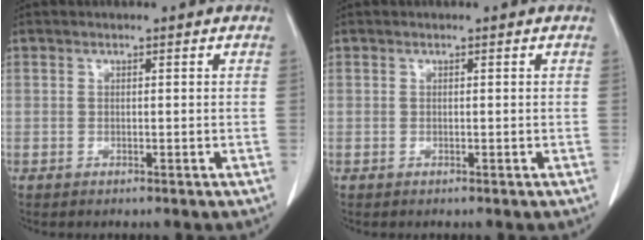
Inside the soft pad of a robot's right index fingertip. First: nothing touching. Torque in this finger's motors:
{"motor_torque": [0.00, 0.00, 0.00, 0.00]}